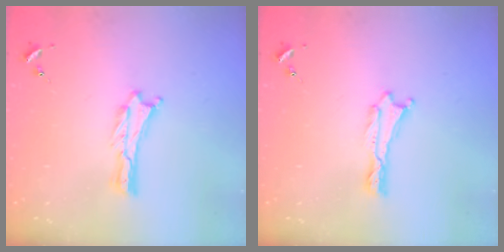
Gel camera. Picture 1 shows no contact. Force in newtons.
{"total": 0.0}